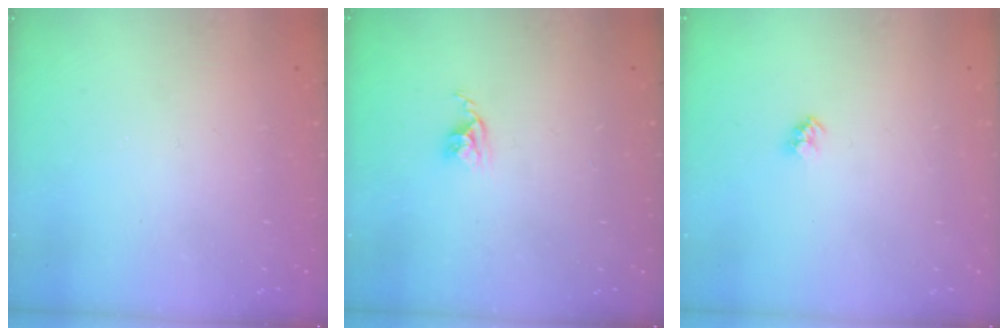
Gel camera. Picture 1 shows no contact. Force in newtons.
{"total": 3.8, "press": 3.7, "slide": 0.4}
{"total": 2.4, "press": 2.4, "slide": 0.1}